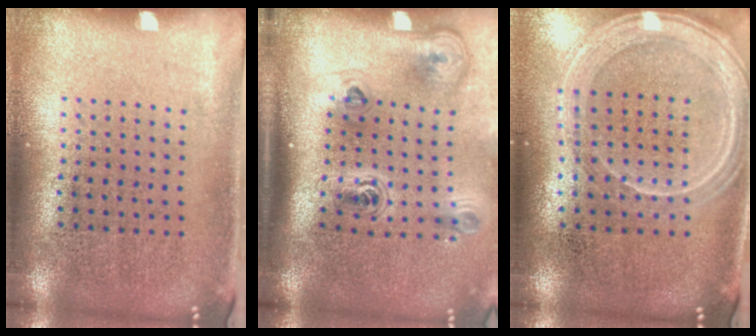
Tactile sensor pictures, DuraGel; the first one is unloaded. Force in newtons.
{"total": 2.3, "press": 1.5, "slide": 1.8}
{"total": 1.3, "press": 1.3, "slide": 0.1}